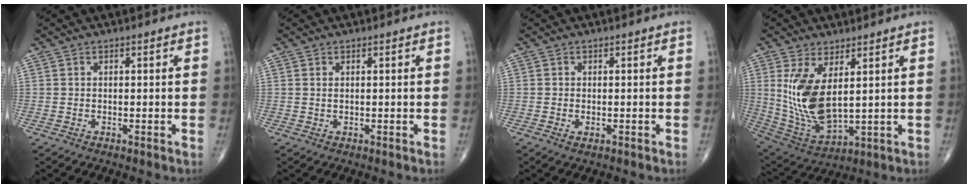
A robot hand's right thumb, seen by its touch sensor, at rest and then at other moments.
{"total": 0.6, "force": [0.3, 0.2, 0.5], "torque": [-0.011, 0.000, 0.007]}
{"total": 1.2, "force": [-0.4, 0.6, 0.9], "torque": [-0.014, 0.000, -0.003]}
{"total": 13.4, "force": [3.1, 6.2, 11.4], "torque": [-0.226, -0.027, 0.085]}